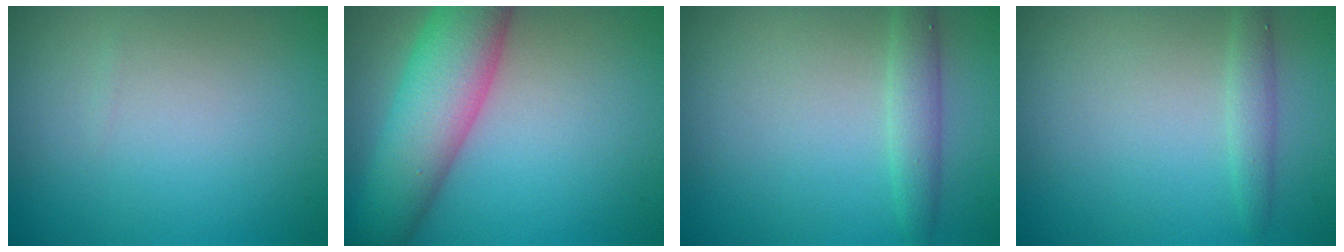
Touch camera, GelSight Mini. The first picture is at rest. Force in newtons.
{"total": 8.1, "press": 8.1, "slide": 0.5}
{"total": 2.1, "press": 2.1, "slide": 0.1}
{"total": 1.5, "press": 1.5, "slide": 0.0}